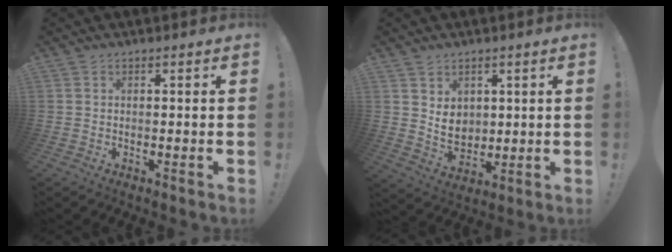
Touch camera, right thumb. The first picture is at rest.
{"total": 7.3, "force": [2.8, 6.1, 2.8], "torque": [-0.028, -0.027, 0.057]}